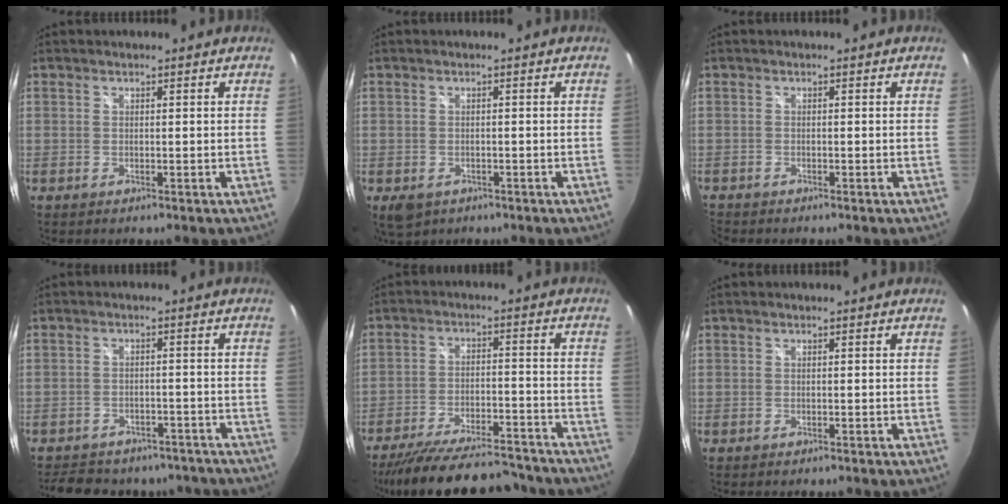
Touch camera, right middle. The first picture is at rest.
{"total": 4.9, "force": [-2.5, 3.4, 2.5], "torque": [-0.051, -0.018, -0.031]}
{"total": 1.5, "force": [-1.5, 0.3, 0.0], "torque": [-0.005, -0.009, -0.031]}
{"total": 15.6, "force": [-12.8, 7.0, 5.6], "torque": [-0.120, 0.013, -0.155]}
{"total": 22.1, "force": [-19.4, 4.9, 9.5], "torque": [-0.181, -0.021, -0.273]}
{"total": 0.0}